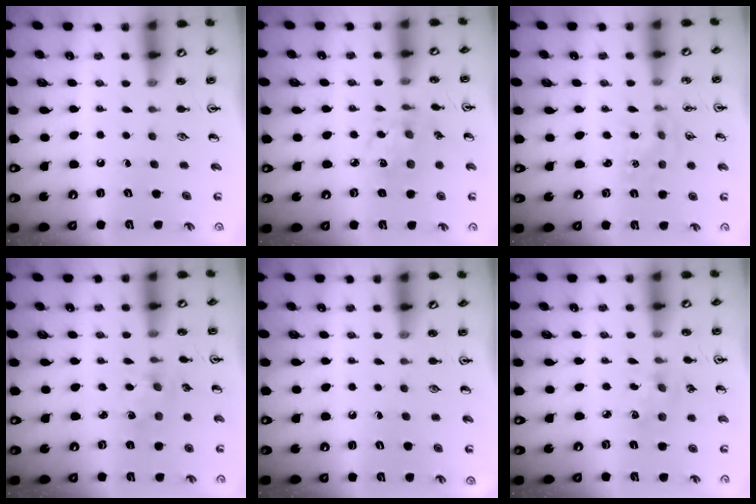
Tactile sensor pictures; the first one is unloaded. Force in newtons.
{"total": 5.3, "press": 5.3, "slide": 0.5}
{"total": 1.8, "press": 1.8, "slide": 0.2}
{"total": 1.3, "press": 1.3, "slide": 0.2}
{"total": 0.0}
{"total": 1.7, "press": 1.7, "slide": 0.4}